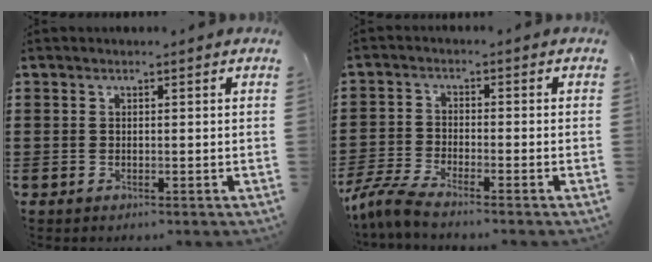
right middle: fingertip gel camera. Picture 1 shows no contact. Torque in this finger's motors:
{"motor_torque": [1.15, -0.72, 0.12, 0.05]}